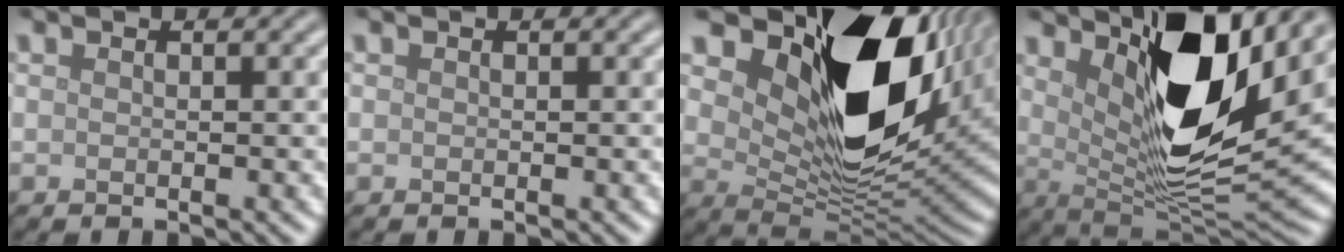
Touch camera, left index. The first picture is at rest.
{"total": 0.0}
{"total": 15.3, "force": [6.3, 8.6, 11.0], "torque": [-0.173, -0.010, 0.121]}
{"total": 12.0, "force": [4.2, 4.4, 10.3], "torque": [-0.173, -0.013, 0.075]}